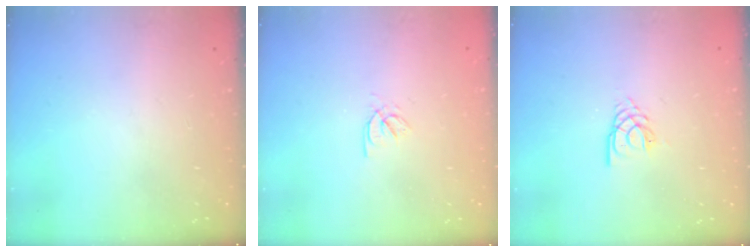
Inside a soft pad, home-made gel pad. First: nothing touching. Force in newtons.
{"total": 2.3, "press": 2.2, "slide": 0.3}
{"total": 2.8, "press": 2.8, "slide": 0.3}